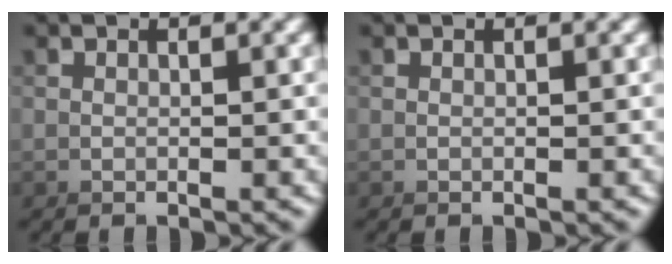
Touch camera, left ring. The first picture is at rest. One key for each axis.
{"total": 0.0}